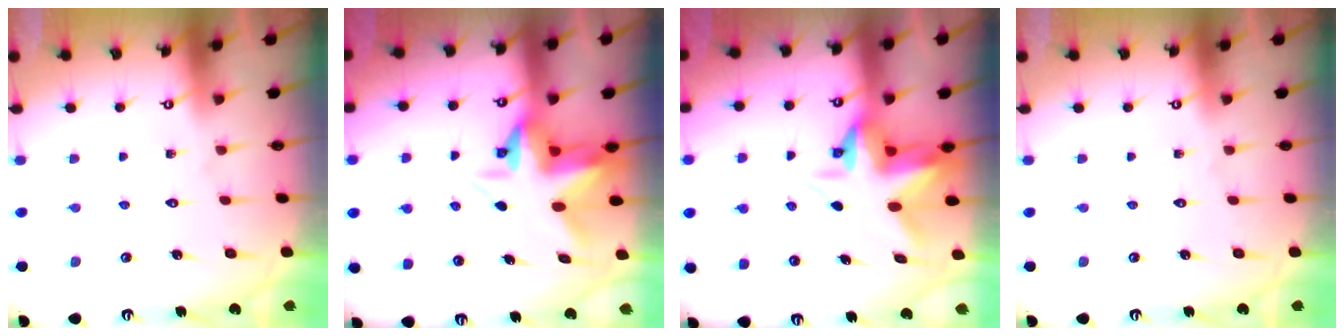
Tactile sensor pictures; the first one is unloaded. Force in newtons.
{"total": 6.4, "press": 6.2, "slide": 1.5}
{"total": 6.4, "press": 6.2, "slide": 1.5}
{"total": 0.0}